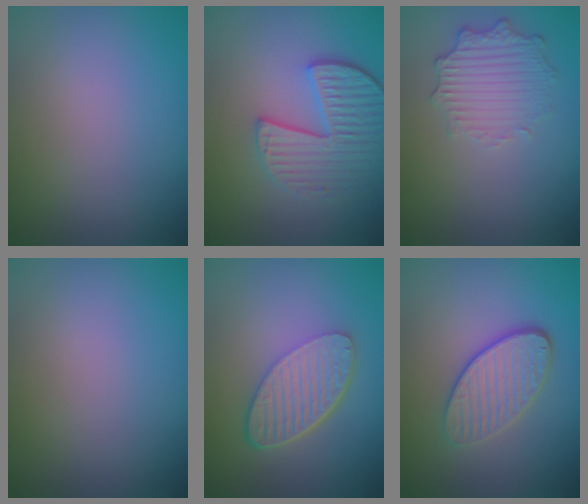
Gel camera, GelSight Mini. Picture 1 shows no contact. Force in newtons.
{"total": 4.6, "press": 3.9, "slide": 2.5}
{"total": 3.5, "press": 2.9, "slide": 2.1}
{"total": 0.0}
{"total": 5.9, "press": 4.2, "slide": 4.1}
{"total": 4.2, "press": 3.4, "slide": 2.6}